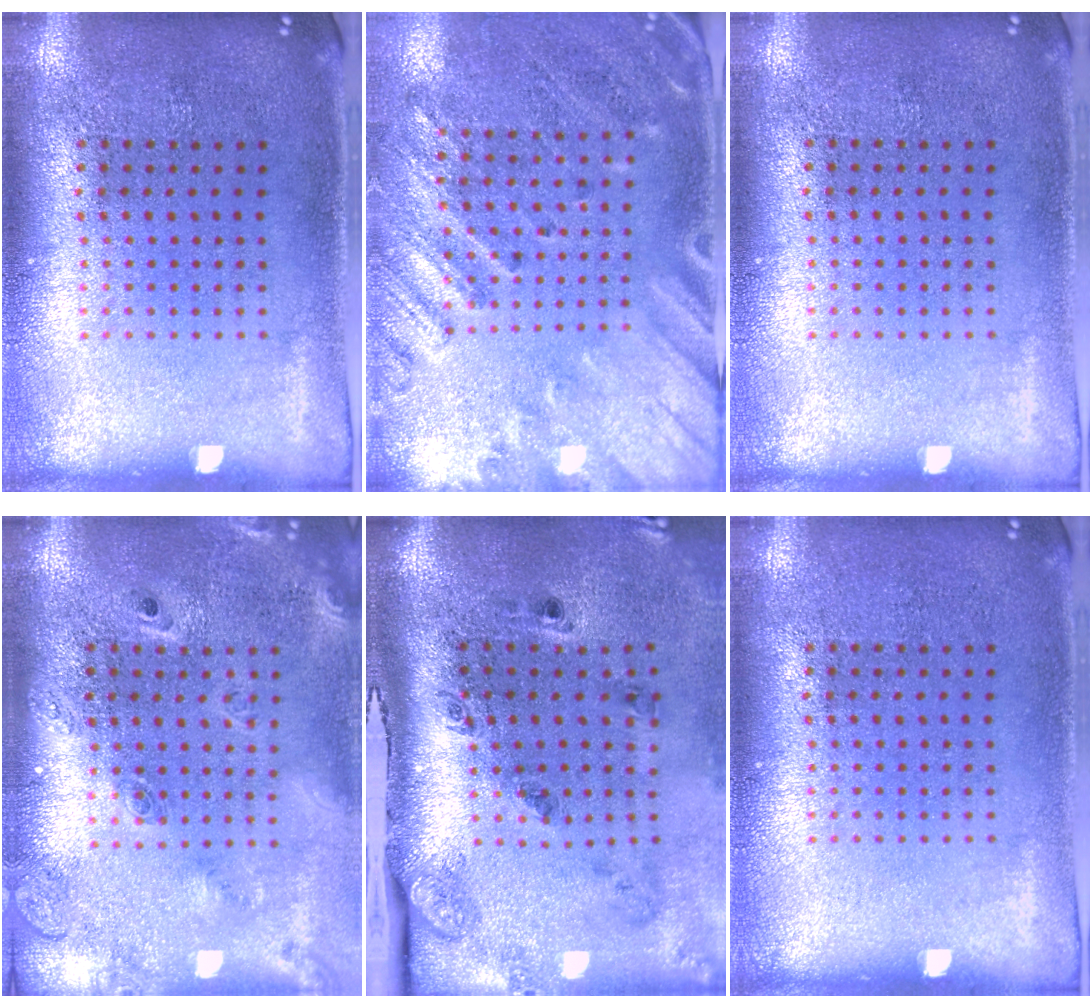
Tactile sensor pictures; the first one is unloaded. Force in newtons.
{"total": 2.4, "press": 2.0, "slide": 1.3}
{"total": 0.0}
{"total": 2.5, "press": 1.8, "slide": 1.6}
{"total": 2.5, "press": 1.7, "slide": 1.8}
{"total": 0.0}